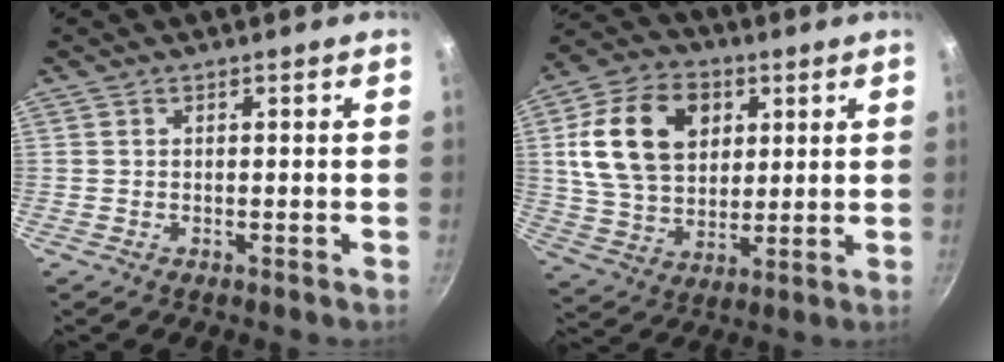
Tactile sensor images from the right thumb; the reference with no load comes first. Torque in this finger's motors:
{"motor_torque": [0.20, 2.68, 1.14, 0.17, 0.23]}